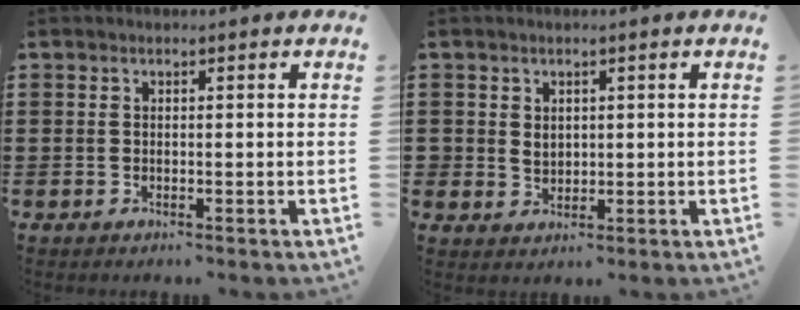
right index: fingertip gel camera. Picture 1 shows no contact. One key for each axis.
{"total": 1.7, "fx": 0.3, "fy": 1.6, "fz": 0.5, "tx": -0.014, "ty": 0.007, "tz": 0.005}